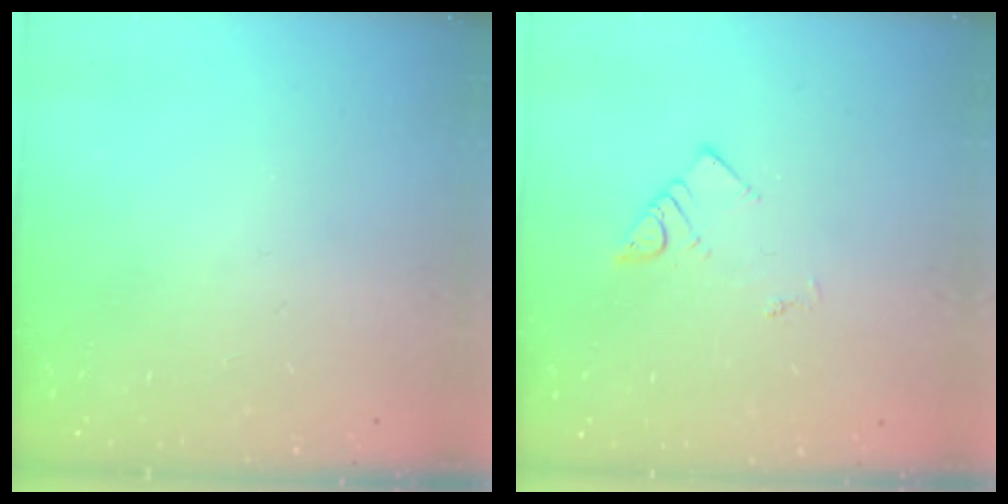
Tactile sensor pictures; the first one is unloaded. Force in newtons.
{"total": 3.7, "press": 3.6, "slide": 0.6}